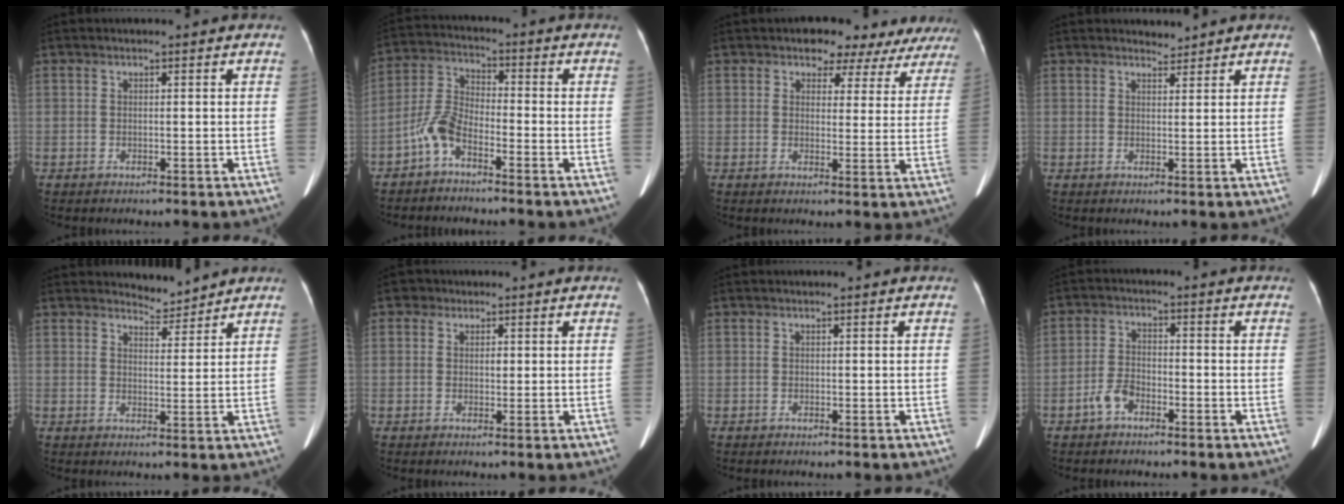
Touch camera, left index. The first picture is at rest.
{"total": 5.7, "force": [-3.9, 1.8, 3.7], "torque": [-0.096, 0.006, -0.085]}
{"total": 10.4, "force": [8.7, 5.2, 2.4], "torque": [0.007, 0.004, 0.075]}
{"total": 1.5, "force": [1.4, 0.3, -0.2], "torque": [-0.003, -0.002, 0.023]}
{"total": 3.2, "force": [3.2, 0.4, -0.4], "torque": [0.002, -0.005, 0.053]}
{"total": 2.4, "force": [0.7, 2.1, 1.1], "torque": [-0.017, 0.006, 0.008]}
{"total": 0.0}
{"total": 3.7, "force": [-2.6, 1.8, 2.0], "torque": [-0.050, 0.002, -0.048]}